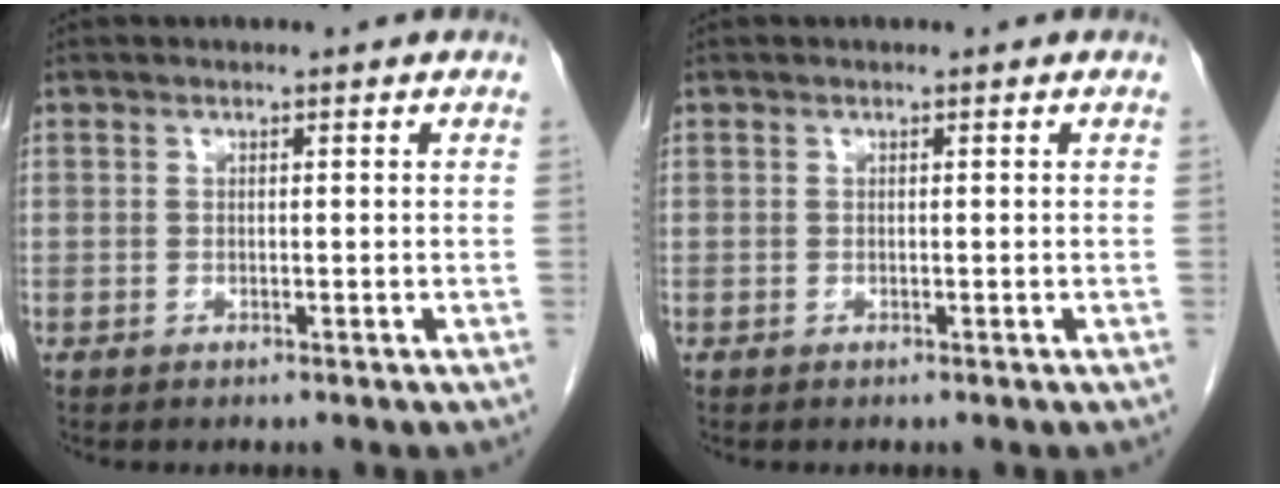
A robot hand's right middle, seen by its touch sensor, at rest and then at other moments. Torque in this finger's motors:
{"motor_torque": [-0.20, 0.00, 0.01, -0.01]}